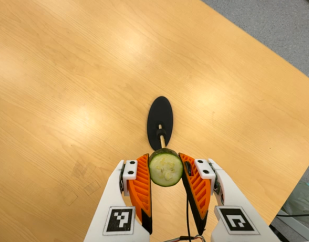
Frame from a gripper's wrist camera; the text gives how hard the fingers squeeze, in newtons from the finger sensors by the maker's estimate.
{"total": 11.3, "left": 11.5, "right": 11.0}